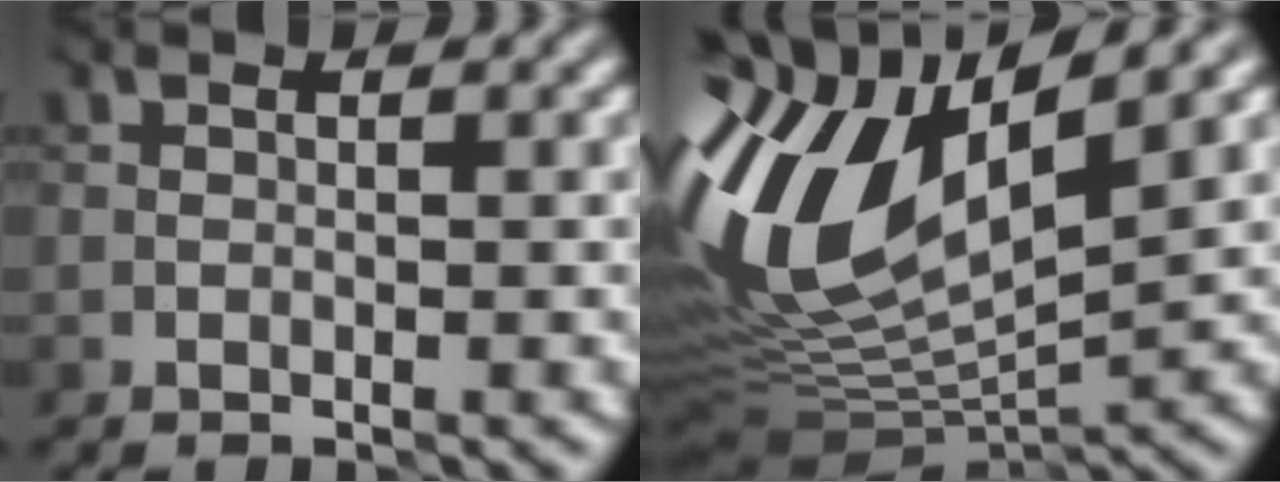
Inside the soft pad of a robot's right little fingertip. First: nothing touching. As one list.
[{"total": 12.6, "force": [3.8, 5.5, 10.7], "torque": [-0.230, 0.008, 0.066]}]